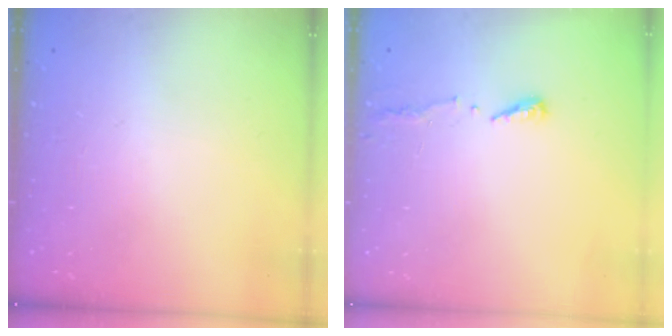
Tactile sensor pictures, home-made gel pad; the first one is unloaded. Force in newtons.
{"total": 3.5, "press": 3.4, "slide": 0.3}